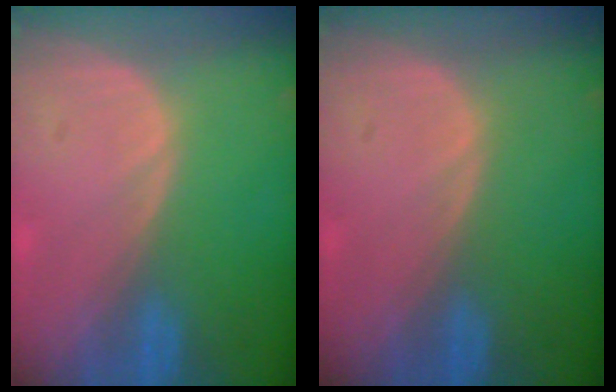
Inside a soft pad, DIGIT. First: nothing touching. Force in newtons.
{"total": 0.0}